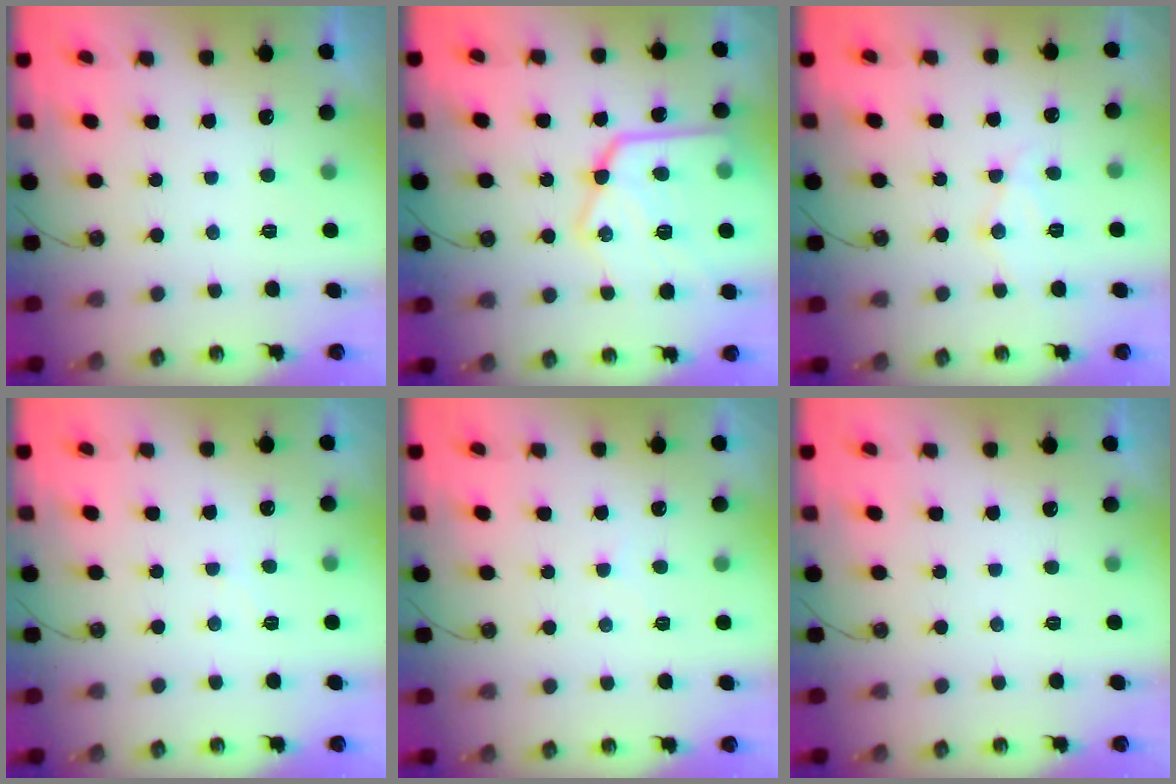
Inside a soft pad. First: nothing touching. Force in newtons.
{"total": 22.0, "press": 21.9, "slide": 1.8}
{"total": 8.9, "press": 8.8, "slide": 0.8}
{"total": 4.2, "press": 4.1, "slide": 0.7}
{"total": 4.0, "press": 3.9, "slide": 0.5}
{"total": 0.0}